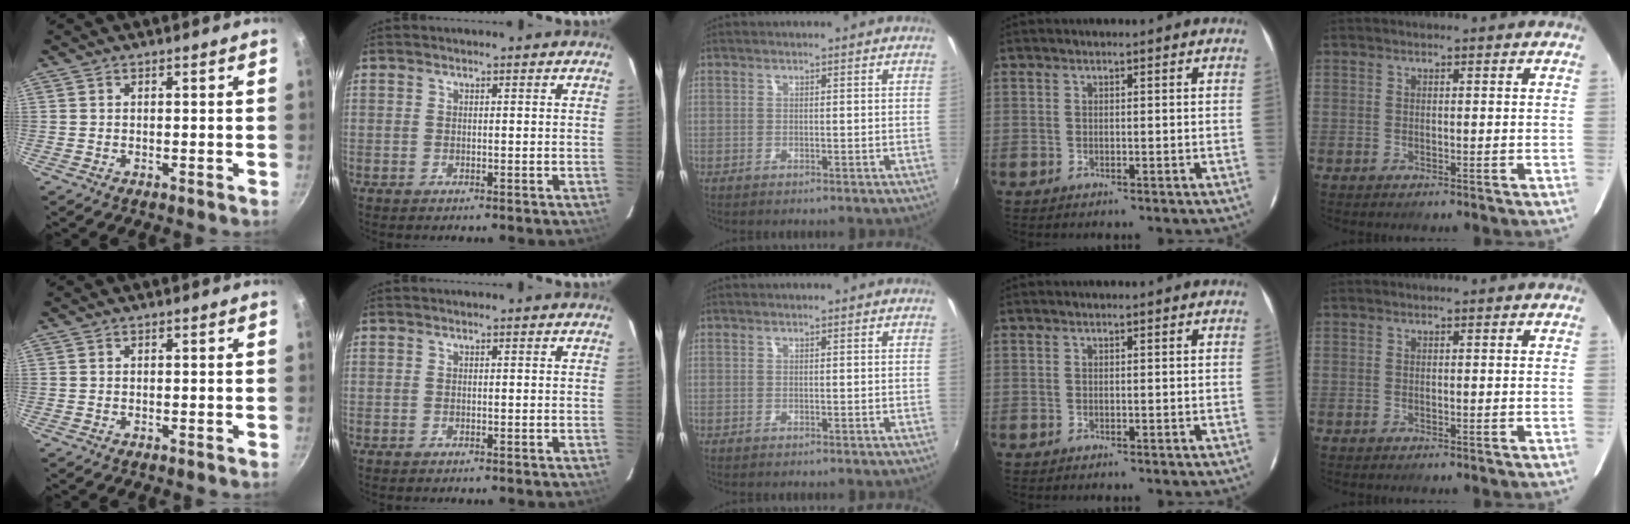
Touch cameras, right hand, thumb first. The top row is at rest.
{}